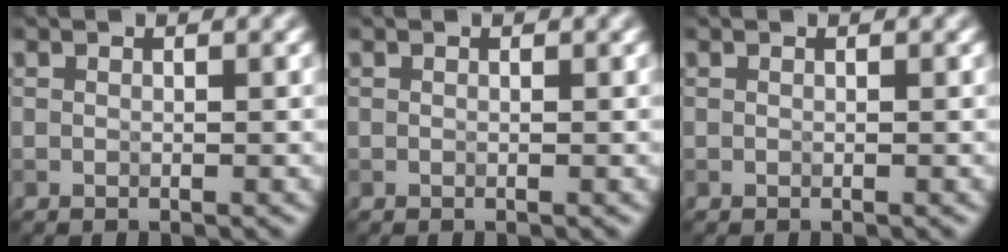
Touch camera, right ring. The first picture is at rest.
{"total": 0.0}
{"total": 0.0}